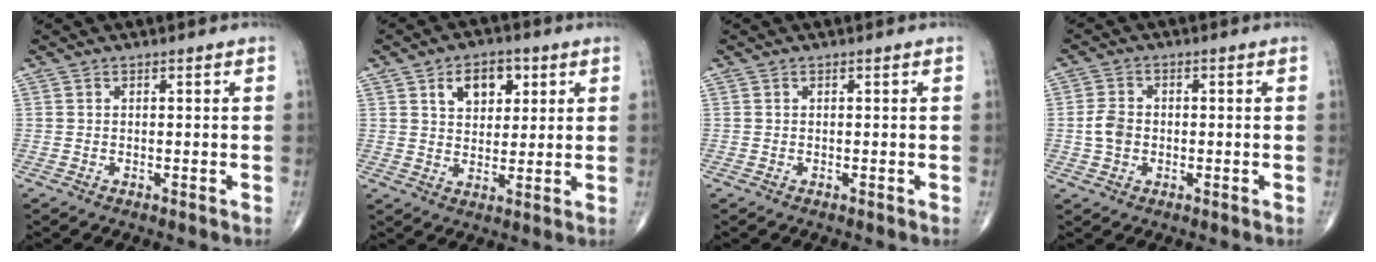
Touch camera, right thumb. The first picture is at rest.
{"total": 8.0, "force": [3.4, 5.2, 5.0], "torque": [-0.045, -0.012, 0.052]}
{"total": 0.0}
{"total": 4.1, "force": [-0.5, 3.1, 2.6], "torque": [-0.049, 0.008, -0.012]}